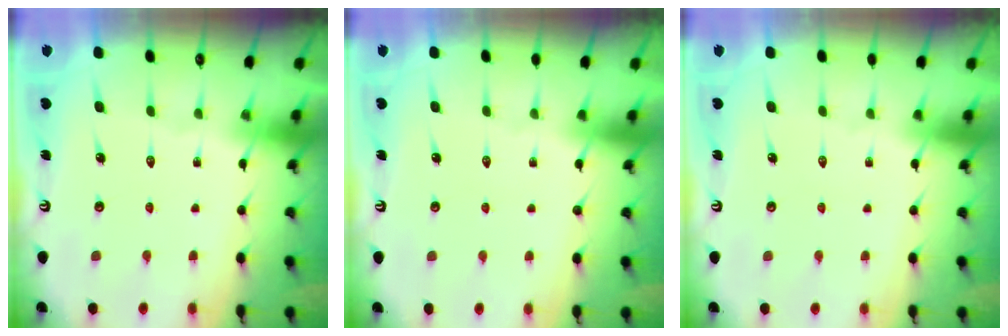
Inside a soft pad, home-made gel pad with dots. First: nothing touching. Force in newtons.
{"total": 0.0}
{"total": 0.0}